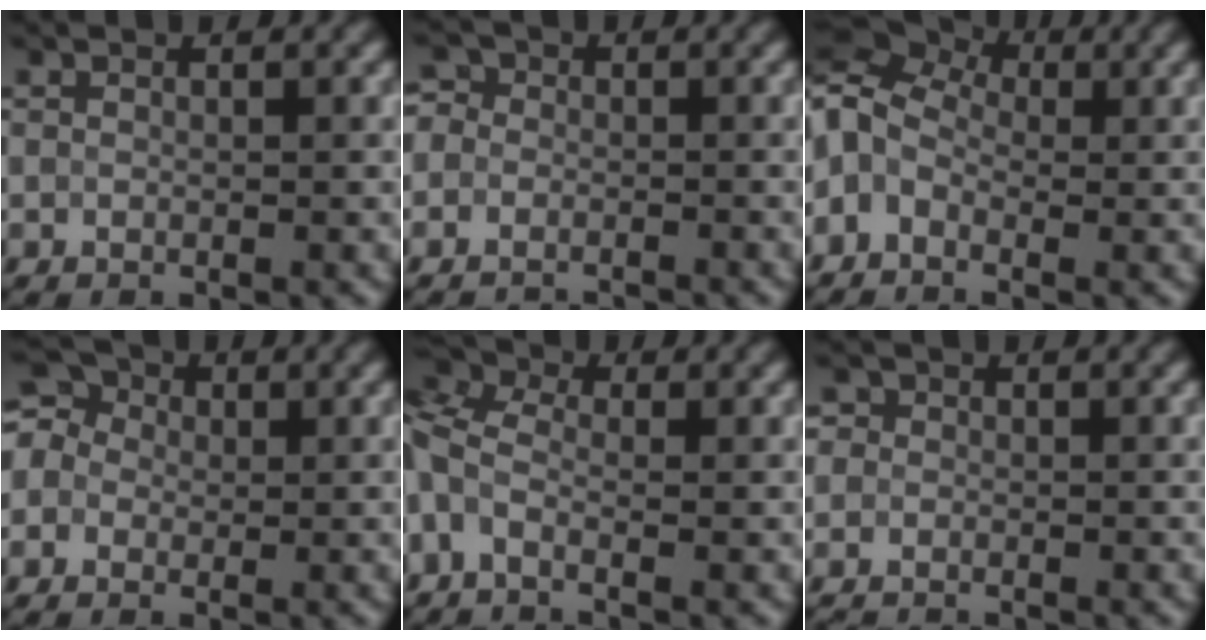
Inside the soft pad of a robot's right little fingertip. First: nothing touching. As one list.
[{"total": 4.0, "force": [-2.6, 3.0, 0.8], "torque": [0.012, 0.016, -0.053]}, {"total": 6.9, "force": [0.2, 5.1, 4.8], "torque": [-0.091, 0.032, -0.017]}, {"total": 5.5, "force": [0.8, 4.6, 2.8], "torque": [-0.044, 0.034, -0.030]}, {"total": 5.2, "force": [-0.8, 2.9, 4.3], "torque": [-0.108, 0.004, -0.029]}, {"total": 2.6, "force": [-0.9, 2.3, 0.8], "torque": [-0.001, 0.014, -0.034]}]